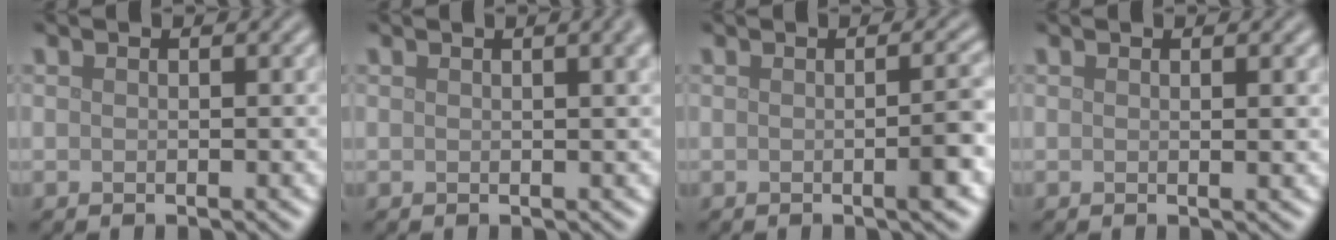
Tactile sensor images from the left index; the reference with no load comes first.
{"total": 3.3, "force": [1.3, 1.3, 2.7], "torque": [-0.014, 0.007, 0.009]}
{"total": 2.9, "force": [-0.4, 0.7, 2.8], "torque": [-0.029, 0.003, -0.009]}
{"total": 0.6, "force": [0.2, 0.2, 0.6], "torque": [-0.002, -0.001, 0.002]}